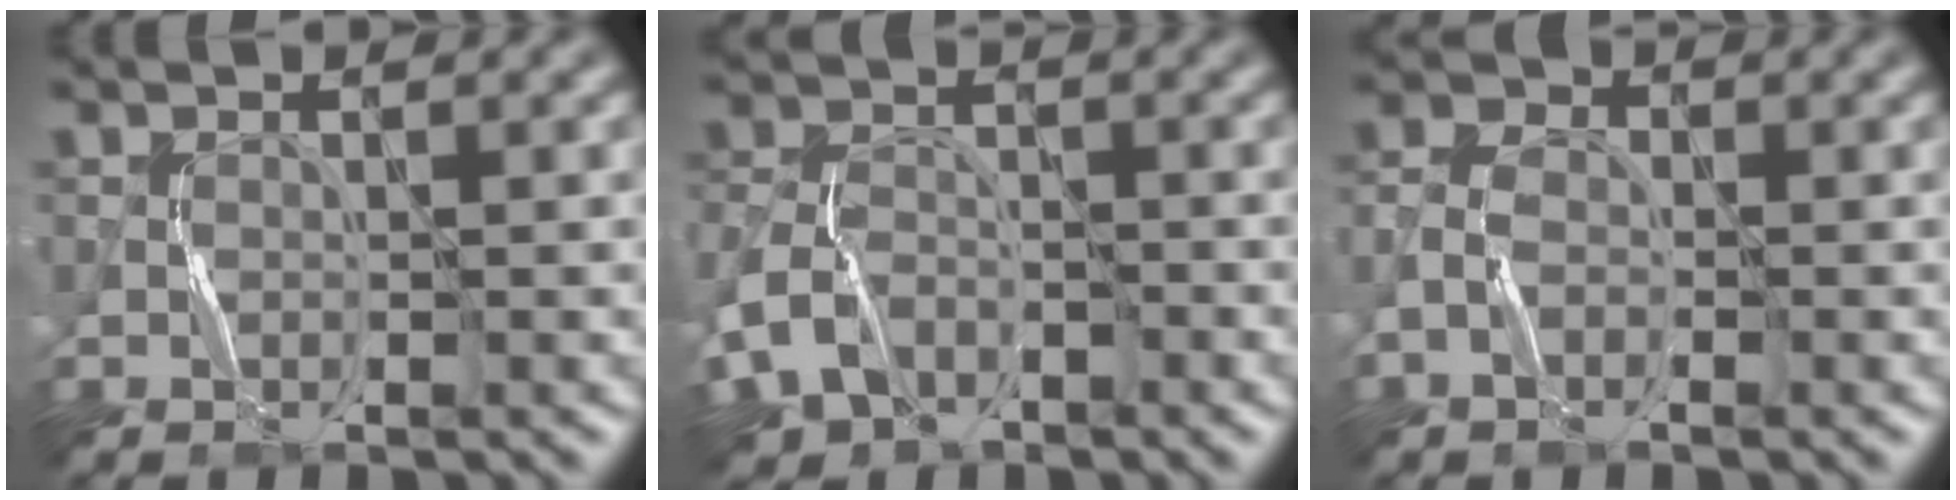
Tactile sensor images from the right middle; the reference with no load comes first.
{"total": 5.7, "force": [-2.9, 3.9, 2.9], "torque": [-0.070, -0.004, -0.063]}
{"total": 2.8, "force": [-1.2, 1.9, 1.7], "torque": [-0.040, 0.006, -0.033]}